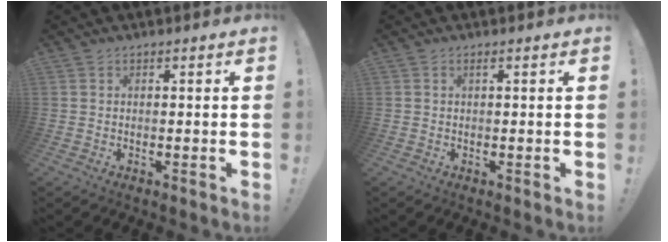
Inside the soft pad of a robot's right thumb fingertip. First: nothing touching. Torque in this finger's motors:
{"motor_torque": [-0.01, 0.18, 0.22, -0.04, -0.02]}